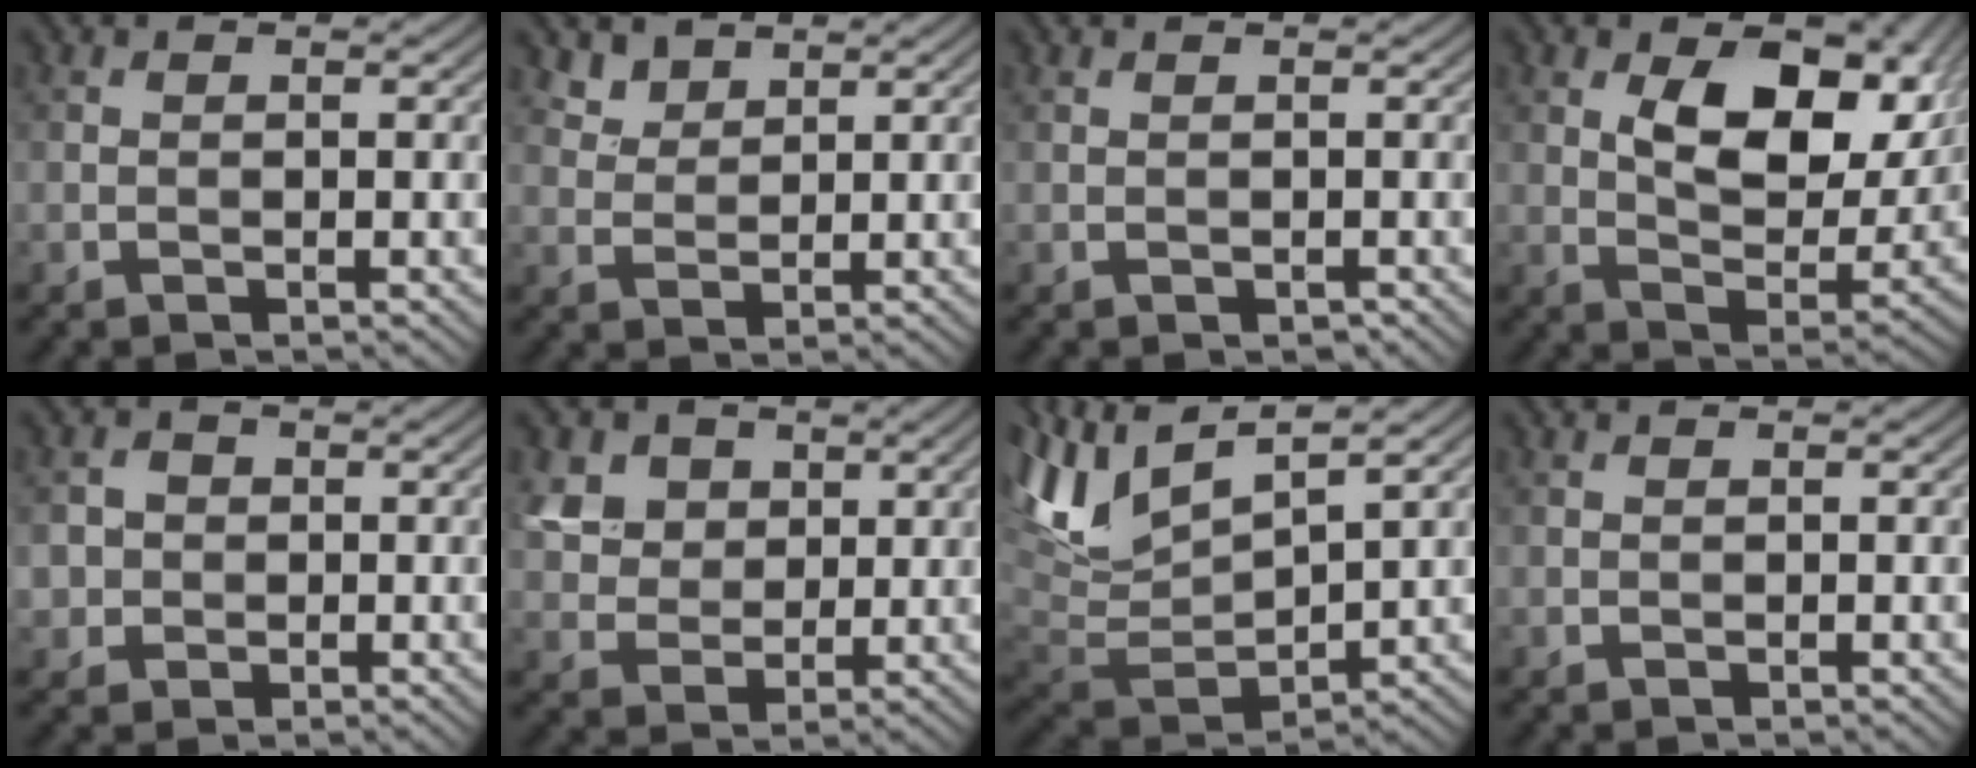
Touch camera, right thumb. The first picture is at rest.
{"total": 2.6, "force": [2.2, 1.2, 0.7], "torque": [-0.023, -0.003, 0.056]}
{"total": 0.0}
{"total": 12.0, "force": [4.0, 6.7, 9.2], "torque": [-0.150, -0.014, 0.069]}
{"total": 2.5, "force": [-0.3, 2.4, 0.5], "torque": [-0.011, -0.001, -0.009]}
{"total": 6.3, "force": [3.0, 5.0, 2.5], "torque": [-0.097, -0.011, 0.064]}
{"total": 12.0, "force": [6.4, 4.2, 9.2], "torque": [-0.239, 0.017, 0.128]}
{"total": 0.0}